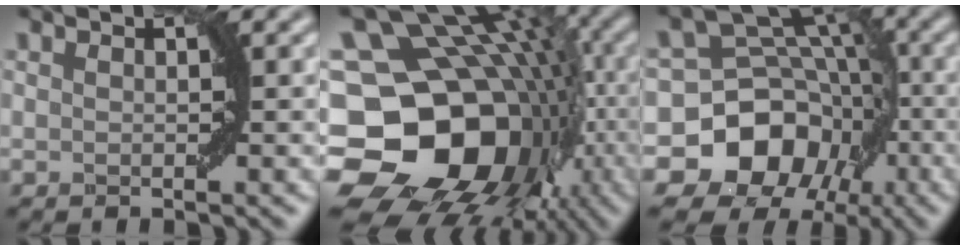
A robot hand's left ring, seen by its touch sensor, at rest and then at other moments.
{"total": 20.3, "force": [-4.0, 16.6, 11.0], "torque": [-0.181, -0.020, -0.070]}
{"total": 13.4, "force": [-5.8, 10.9, 5.2], "torque": [-0.066, -0.008, -0.127]}